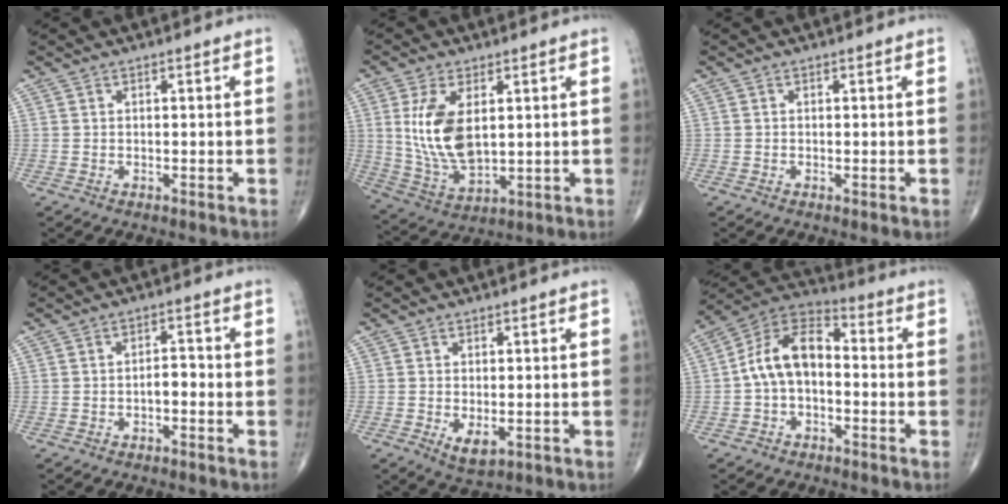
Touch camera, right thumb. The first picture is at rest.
{"total": 12.5, "force": [2.5, 6.5, 10.3], "torque": [-0.201, -0.018, 0.061]}
{"total": 0.8, "force": [-0.2, 0.1, 0.8], "torque": [-0.015, -0.003, -0.002]}
{"total": 2.3, "force": [-0.9, 1.1, 1.8], "torque": [-0.018, 0.014, -0.018]}
{"total": 3.5, "force": [-0.7, 1.7, 3.0], "torque": [-0.049, -0.010, -0.004]}
{"total": 11.1, "force": [-1.0, 6.8, 8.6], "torque": [-0.146, 0.040, -0.034]}